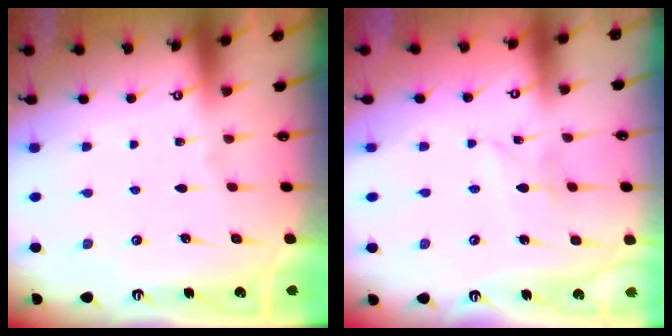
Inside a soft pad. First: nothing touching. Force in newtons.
{"total": 2.7, "press": 2.7, "slide": 0.2}